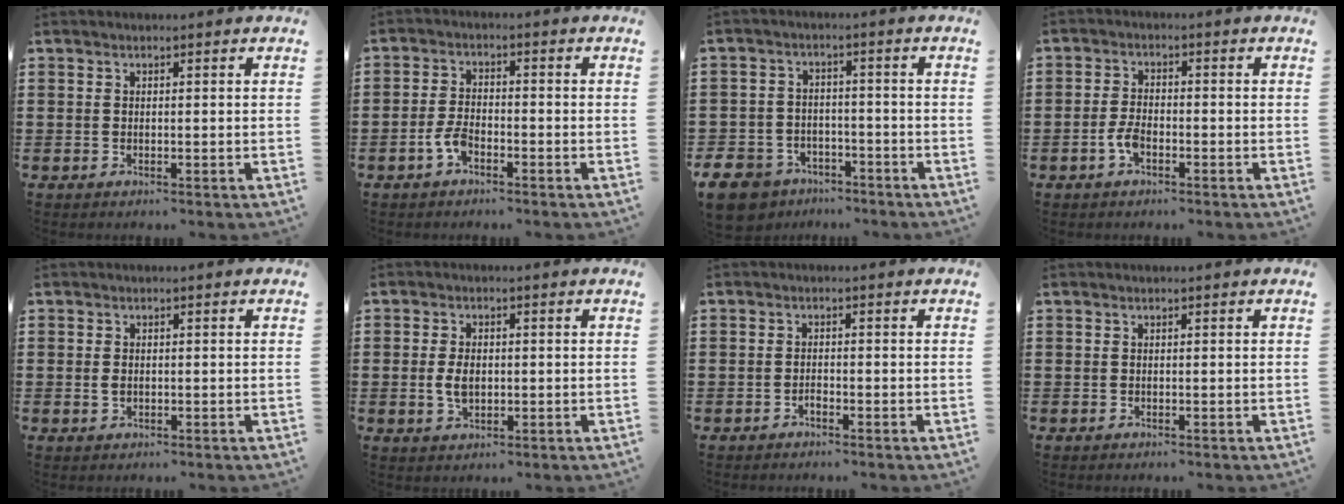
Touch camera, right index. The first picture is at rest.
{"total": 3.5, "force": [-1.9, 1.4, 2.6], "torque": [-0.068, -0.007, -0.040]}
{"total": 6.8, "force": [-5.9, 3.0, 1.6], "torque": [-0.065, 0.013, -0.123]}
{"total": 3.1, "force": [-1.5, 1.4, 2.4], "torque": [-0.067, -0.008, -0.032]}
{"total": 1.1, "force": [-0.1, 0.6, 0.9], "torque": [-0.020, 0.000, -0.002]}
{"total": 3.6, "force": [-0.3, 2.0, 3.0], "torque": [-0.066, 0.000, -0.006]}
{"total": 1.0, "force": [-0.8, 0.3, 0.3], "torque": [-0.010, -0.001, -0.016]}
{"total": 0.0}